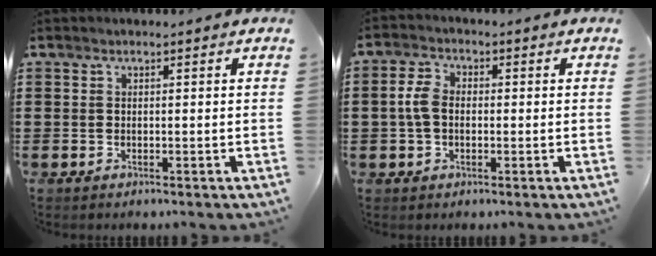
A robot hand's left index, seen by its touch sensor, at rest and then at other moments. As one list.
[{"total": 4.4, "force": [0.0, 2.9, 3.3], "torque": [-0.089, 0.003, -0.008]}]